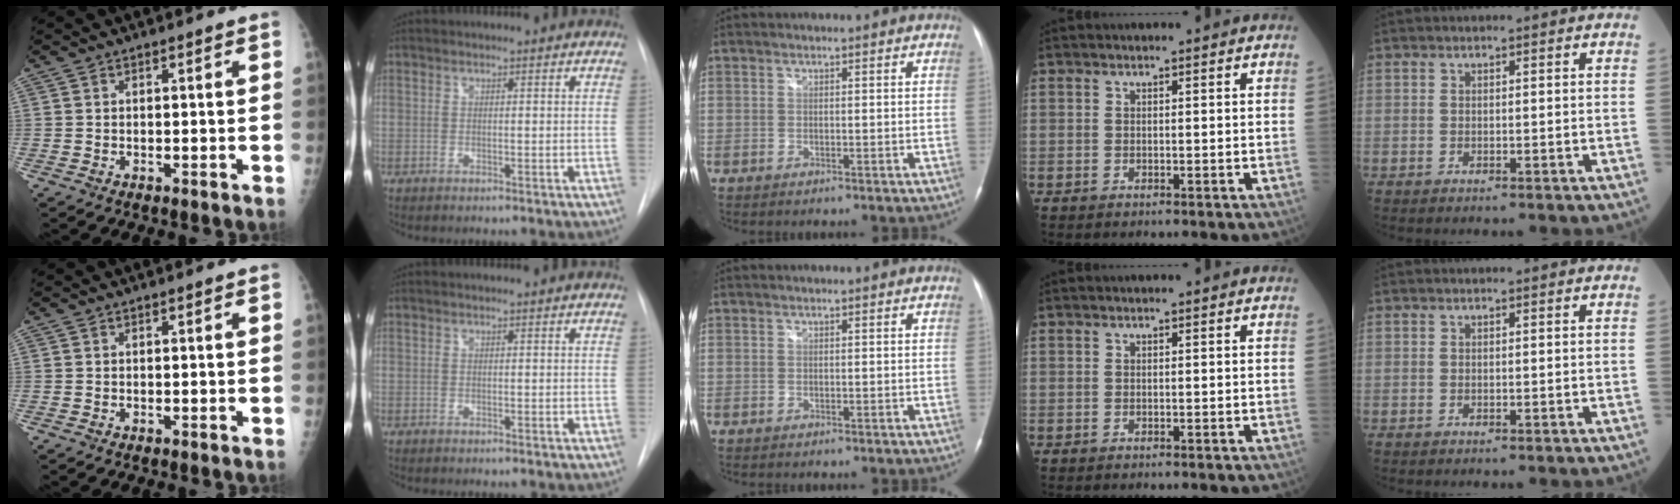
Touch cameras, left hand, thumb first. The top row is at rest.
{}